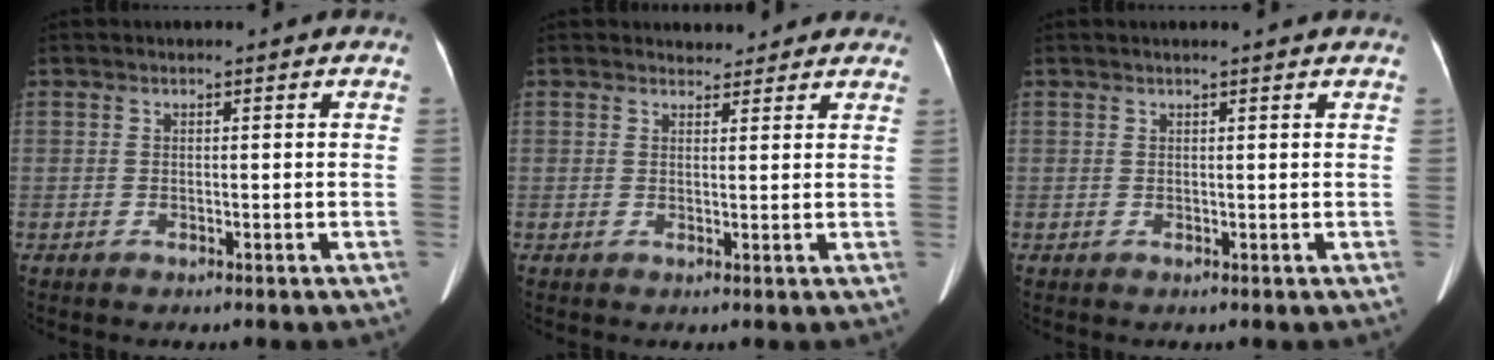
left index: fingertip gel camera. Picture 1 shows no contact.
{"total": 4.3, "force": [3.8, 1.8, 0.1], "torque": [0.010, 0.008, 0.037]}
{"total": 3.2, "force": [2.9, -0.1, 1.4], "torque": [-0.022, 0.011, 0.027]}